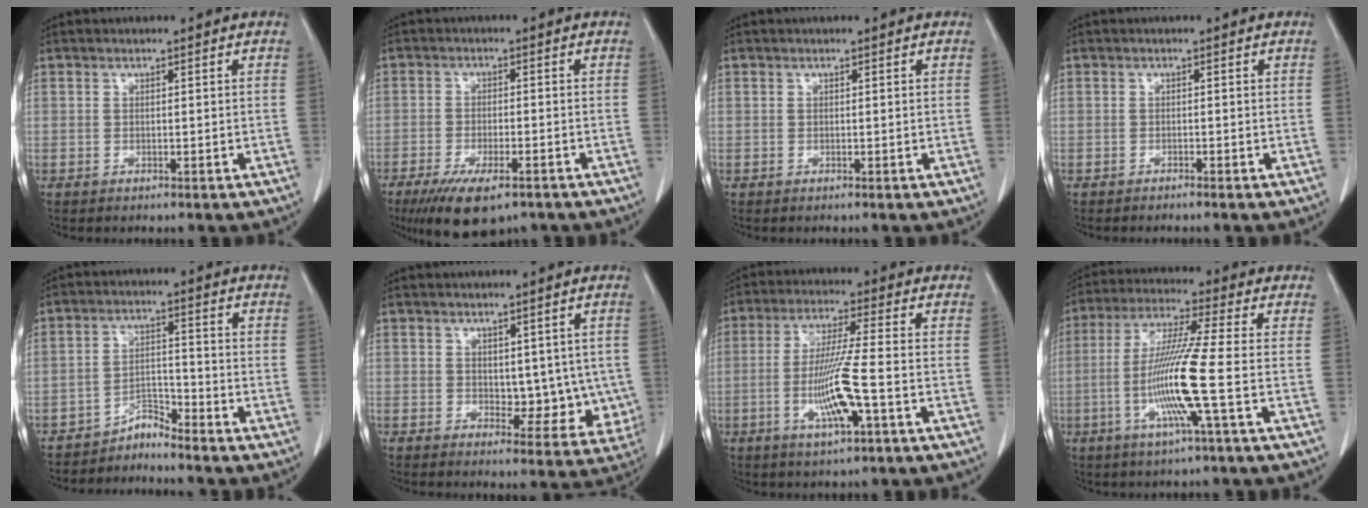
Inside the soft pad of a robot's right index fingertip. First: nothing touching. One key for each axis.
{"total": 9.5, "fx": -6.4, "fy": 2.9, "fz": 6.4, "tx": -0.107, "ty": -0.017, "tz": -0.101}
{"total": 0.0}
{"total": 1.1, "fx": -1.0, "fy": -0.2, "fz": 0.4, "tx": -0.008, "ty": 0.001, "tz": -0.014}
{"total": 3.2, "fx": -3.2, "fy": 0.2, "fz": -0.4, "tx": 0.017, "ty": 0.000, "tz": -0.054}
{"total": 7.1, "fx": 0.5, "fy": 4.3, "fz": 5.7, "tx": -0.047, "ty": -0.004, "tz": 0.016}
{"total": 9.7, "fx": -2.8, "fy": 0.0, "fz": 9.3, "tx": -0.184, "ty": -0.010, "tz": -0.053}
{"total": 11.8, "fx": -2.8, "fy": -1.3, "fz": 11.4, "tx": -0.228, "ty": -0.014, "tz": -0.061}